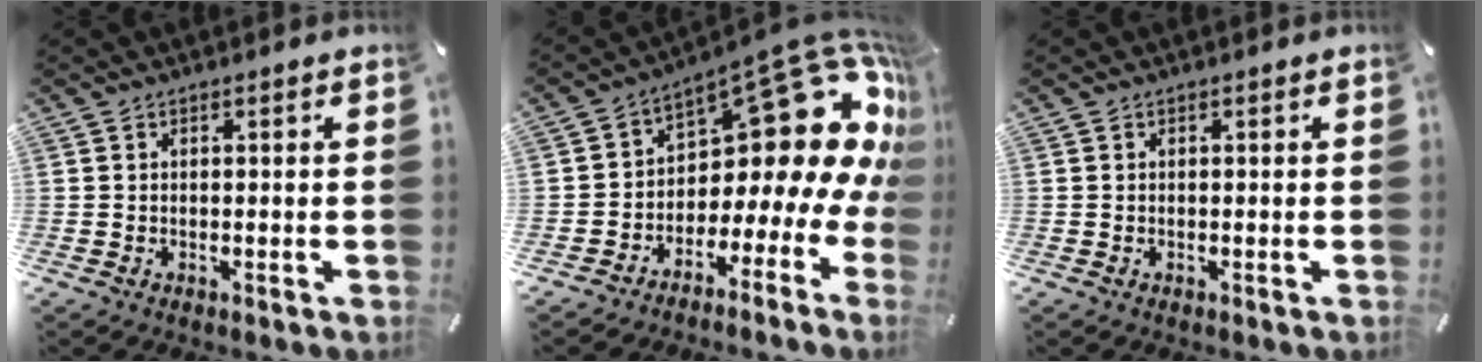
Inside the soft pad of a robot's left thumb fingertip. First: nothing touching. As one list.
[{"total": 17.3, "force": [8.8, 9.4, 11.6], "torque": [-0.144, -0.084, 0.155]}, {"total": 0.0}]